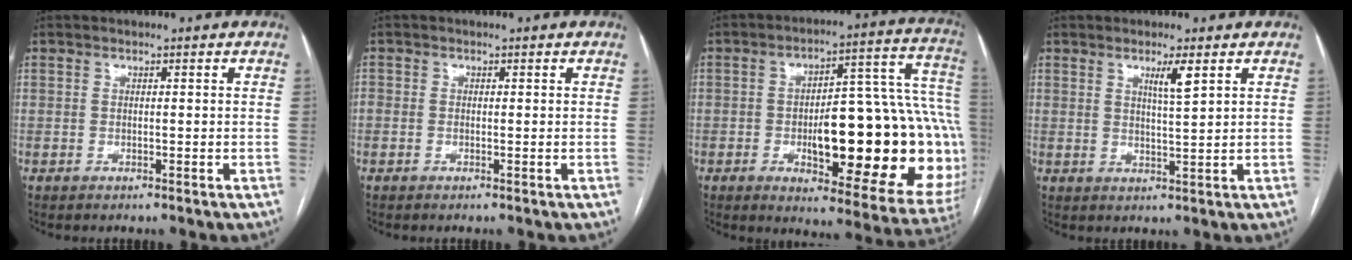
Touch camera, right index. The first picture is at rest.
{"total": 0.6, "force": [-0.1, 0.4, 0.4], "torque": [-0.008, 0.001, -0.001]}
{"total": 28.1, "force": [-4.3, 8.1, 26.6], "torque": [-0.260, 0.036, -0.040]}
{"total": 3.4, "force": [1.8, -0.2, 2.9], "torque": [-0.055, -0.005, 0.034]}